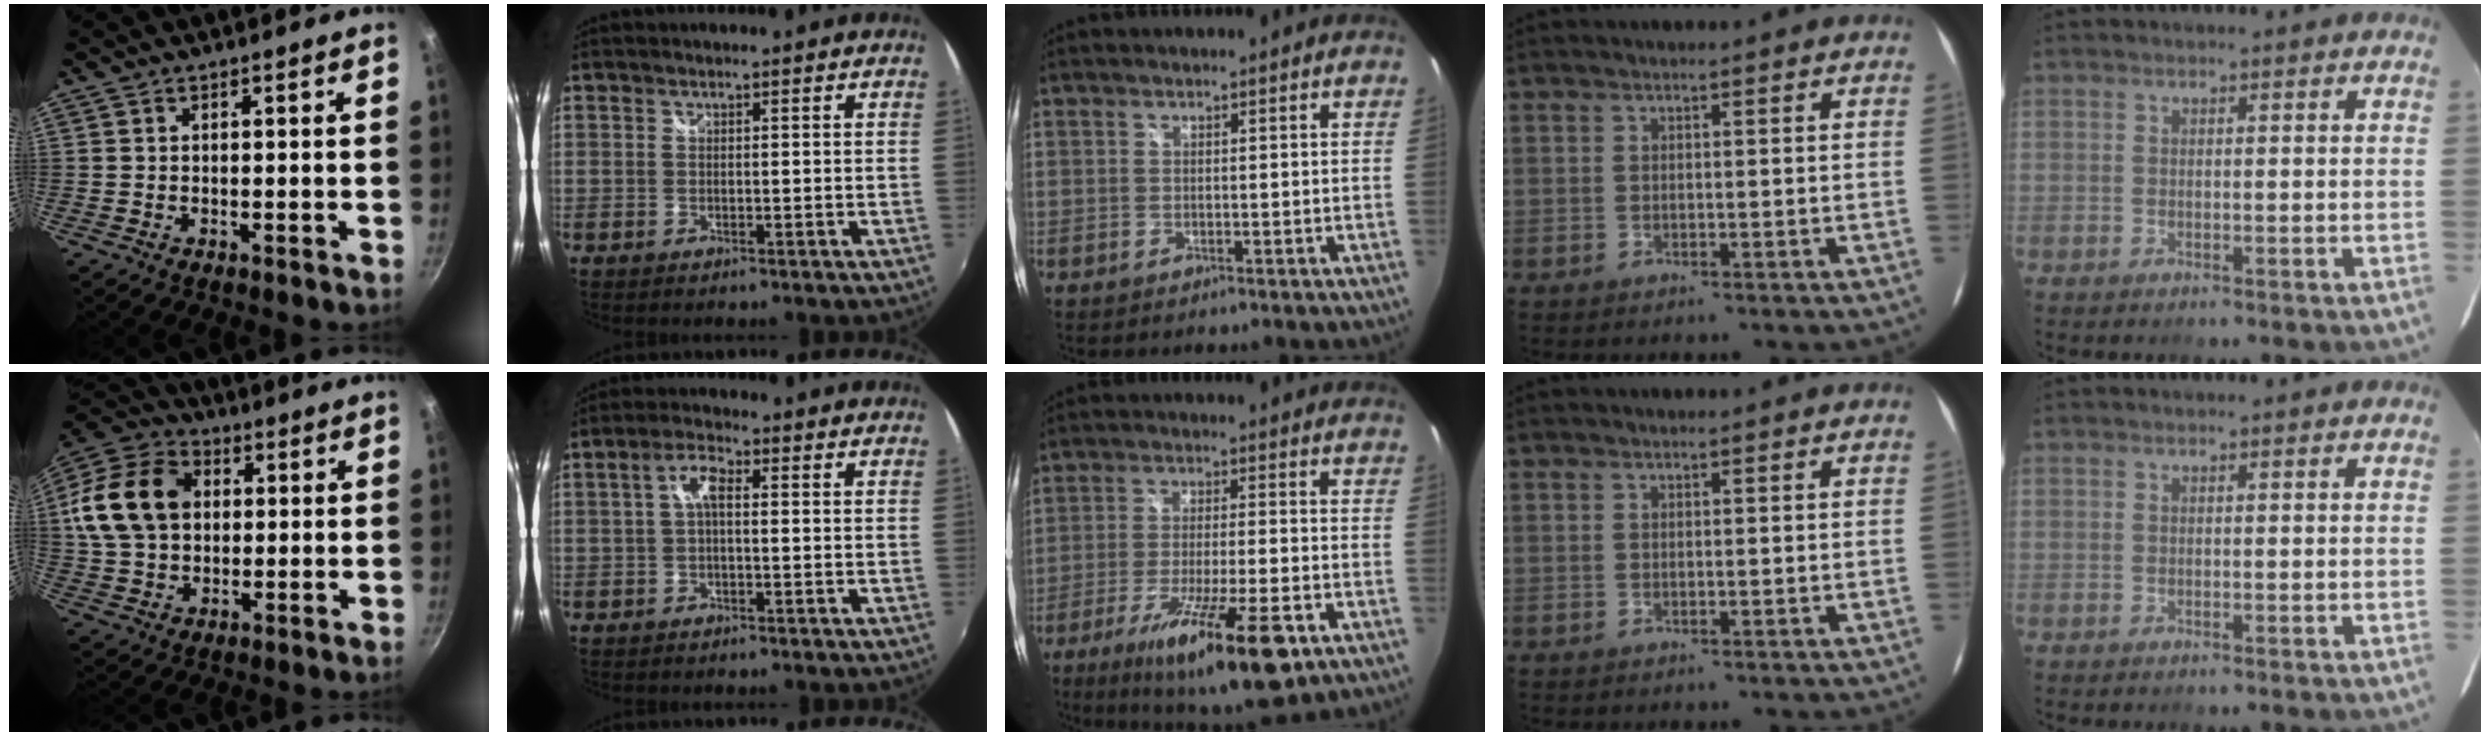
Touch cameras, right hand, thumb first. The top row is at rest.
{"thumb": {"total": 17.0, "force": [2.7, 12.8, 10.9], "torque": [-0.185, 0.024, 0.039]}, "index": {"total": 3.8, "force": [0.2, 1.5, 3.5], "torque": [-0.069, 0.012, 0.003]}, "middle": {"total": 18.1, "force": [-9.9, 3.4, 14.8], "torque": [-0.264, -0.048, -0.158]}}